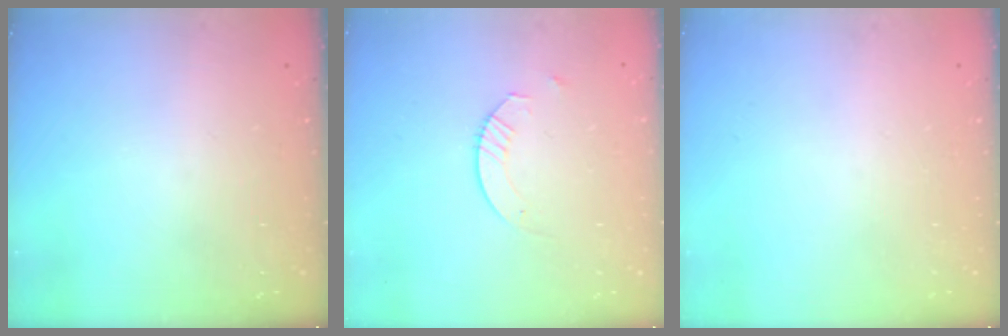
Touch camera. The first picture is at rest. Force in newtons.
{"total": 4.5, "press": 4.5, "slide": 0.5}
{"total": 0.0}